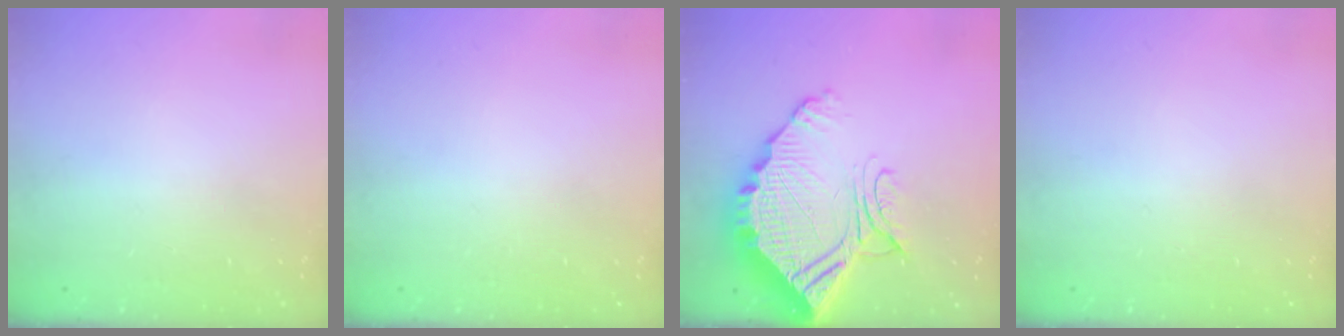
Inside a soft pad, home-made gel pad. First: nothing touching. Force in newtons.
{"total": 0.0}
{"total": 19.5, "press": 19.4, "slide": 1.5}
{"total": 0.0}